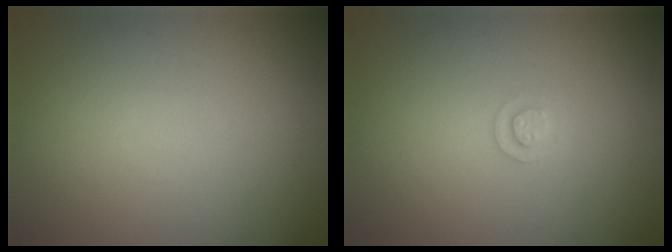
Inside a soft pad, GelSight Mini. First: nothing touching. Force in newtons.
{"total": 1.0, "press": 1.0, "slide": 0.2}